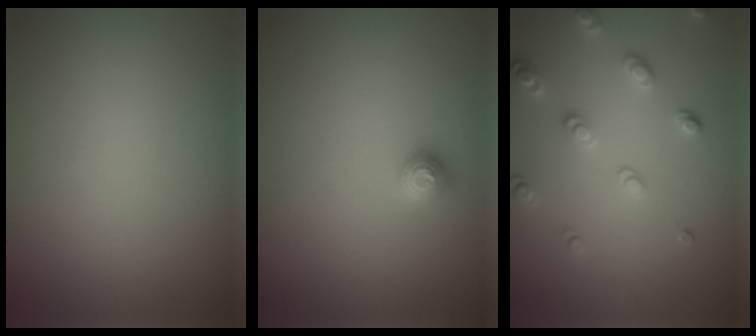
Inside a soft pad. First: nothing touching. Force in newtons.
{"total": 1.1, "press": 1.1, "slide": 0.4}
{"total": 2.6, "press": 2.6, "slide": 0.6}